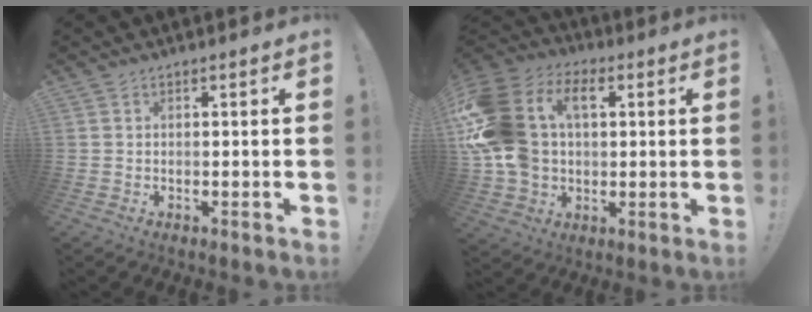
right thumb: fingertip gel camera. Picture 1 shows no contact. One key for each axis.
{"total": 21.7, "fx": 4.8, "fy": 16.0, "fz": 14.0, "tx": -0.292, "ty": -0.005, "tz": 0.091}